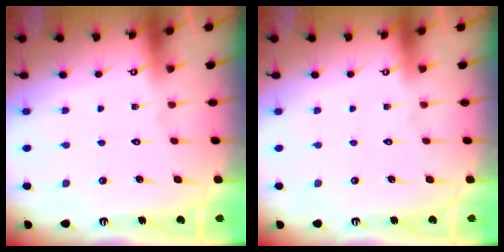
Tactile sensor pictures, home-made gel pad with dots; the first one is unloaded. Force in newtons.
{"total": 0.0}